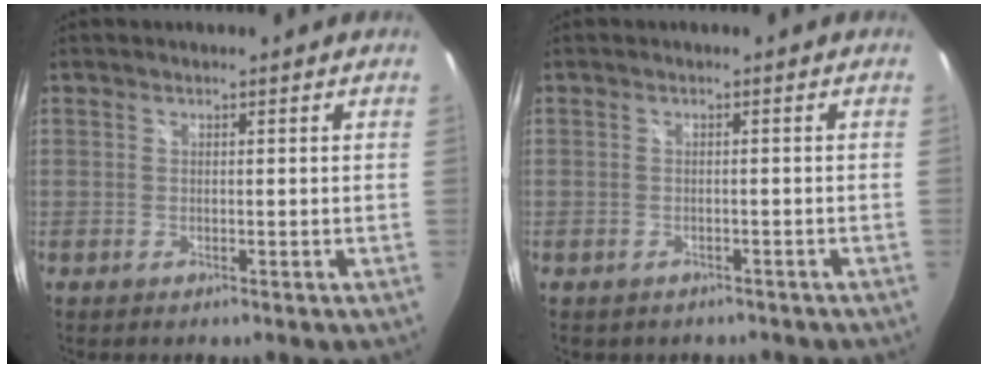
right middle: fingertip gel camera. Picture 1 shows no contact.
{"total": 2.6, "force": [-1.9, 1.6, 0.7], "torque": [-0.017, -0.006, -0.020]}